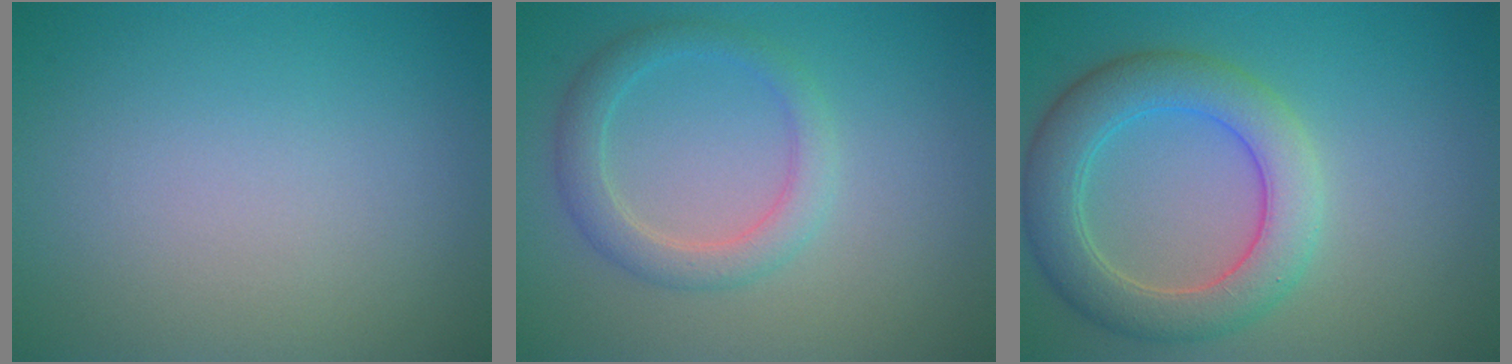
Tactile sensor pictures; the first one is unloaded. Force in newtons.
{"total": 2.8, "press": 2.8, "slide": 0.1}
{"total": 5.8, "press": 5.8, "slide": 0.4}